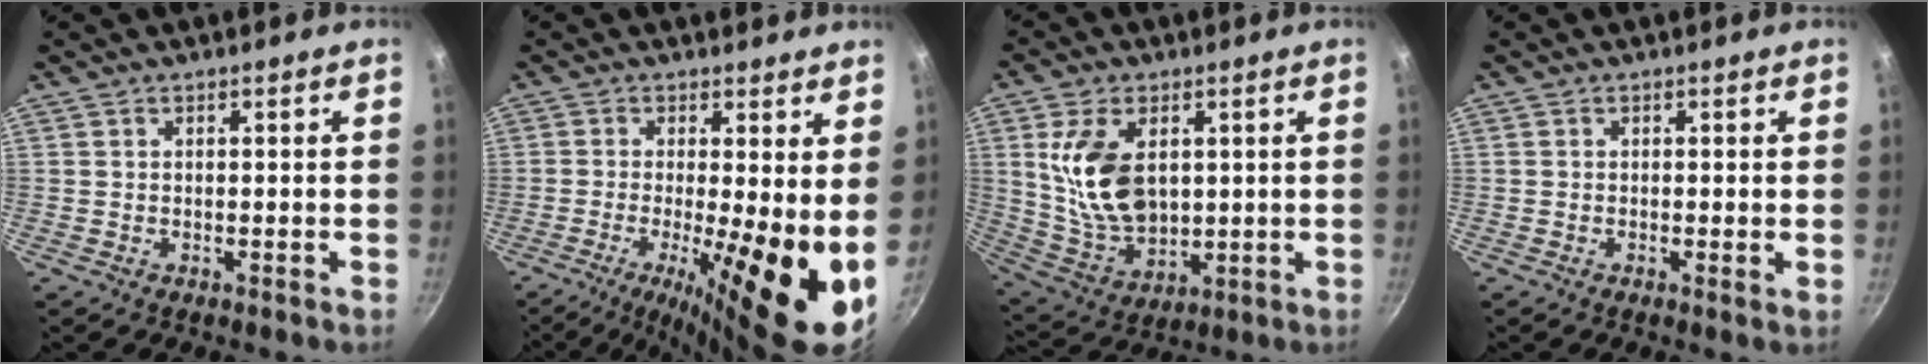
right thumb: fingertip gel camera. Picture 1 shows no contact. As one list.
[{"total": 14.2, "force": [-1.7, 3.2, 13.7], "torque": [-0.208, -0.022, -0.027]}, {"total": 14.2, "force": [3.0, 9.0, 10.7], "torque": [-0.184, -0.025, 0.071]}, {"total": 0.7, "force": [0.0, 0.1, 0.7], "torque": [-0.010, -0.005, -0.003]}]